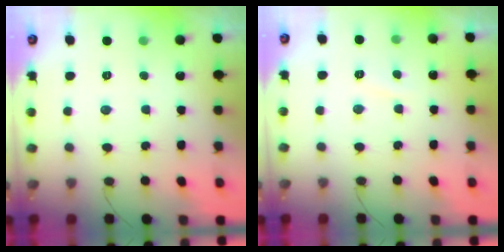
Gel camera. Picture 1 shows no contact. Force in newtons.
{"total": 1.3, "press": 1.2, "slide": 0.6}